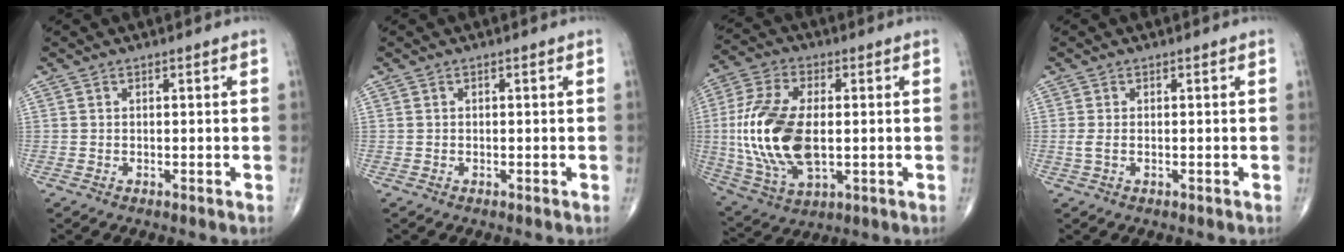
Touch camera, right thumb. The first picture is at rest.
{"total": 0.0}
{"total": 18.8, "force": [-0.4, 9.9, 16.0], "torque": [-0.340, -0.007, -0.002]}
{"total": 1.3, "force": [-0.2, 0.6, 1.2], "torque": [-0.036, -0.002, -0.004]}